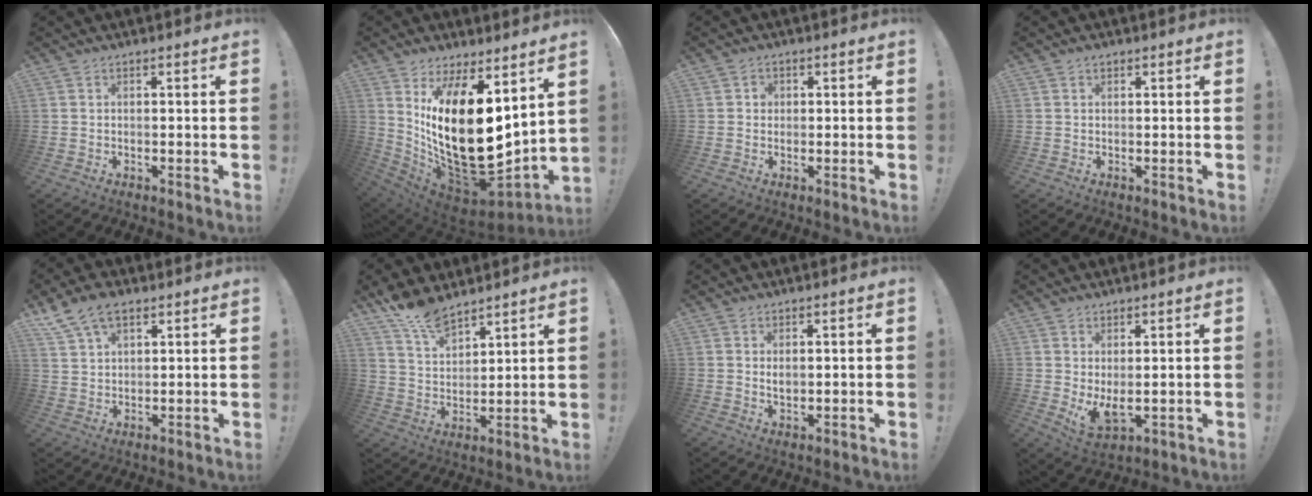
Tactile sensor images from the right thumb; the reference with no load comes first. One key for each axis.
{"total": 25.5, "fx": 2.0, "fy": 11.9, "fz": 22.4, "tx": -0.439, "ty": -0.043, "tz": 0.052}
{"total": 2.0, "fx": 0.2, "fy": 1.9, "fz": 0.6, "tx": -0.012, "ty": 0.003, "tz": 0.002}
{"total": 0.8, "fx": 0.5, "fy": 0.5, "fz": 0.3, "tx": -0.005, "ty": 0.001, "tz": 0.010}
{"total": 9.1, "fx": 5.8, "fy": 5.1, "fz": 4.9, "tx": -0.097, "ty": -0.015, "tz": 0.114}
{"total": 10.0, "fx": 8.5, "fy": 3.9, "fz": 3.6, "tx": -0.078, "ty": -0.057, "tz": 0.164}
{"total": 1.9, "fx": 0.8, "fy": 1.1, "fz": 1.3, "tx": -0.021, "ty": -0.001, "tz": 0.014}
{"total": 5.3, "fx": 2.3, "fy": 2.2, "fz": 4.2, "tx": -0.048, "ty": -0.028, "tz": 0.046}